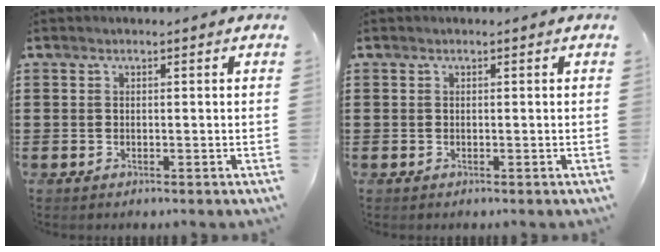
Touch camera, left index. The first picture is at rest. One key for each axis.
{"total": 0.0}